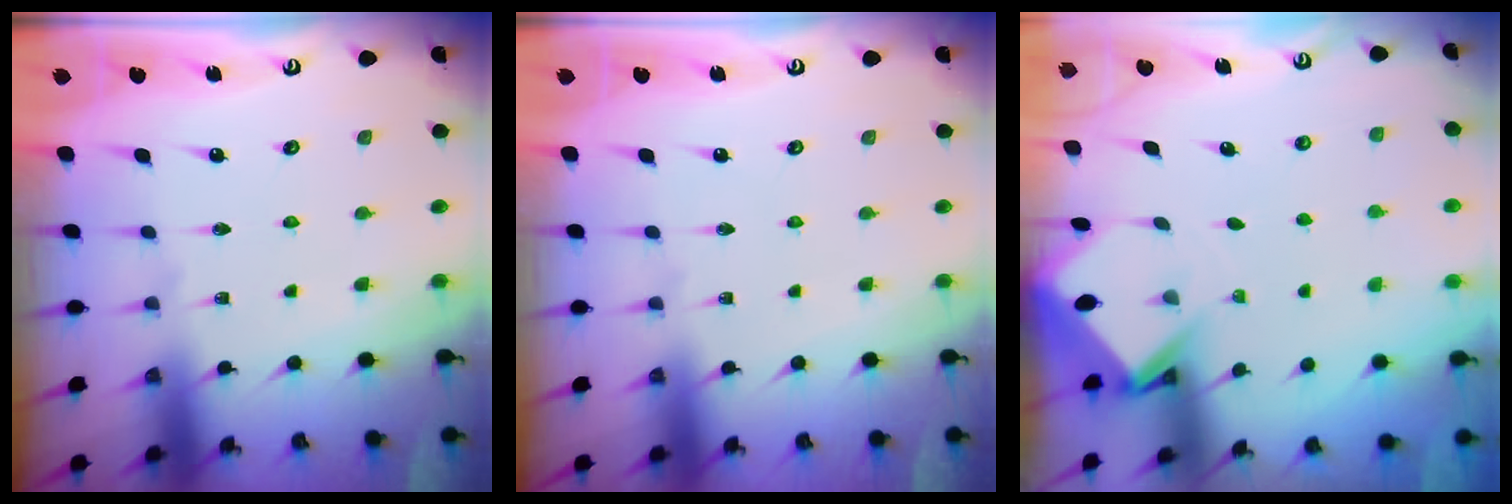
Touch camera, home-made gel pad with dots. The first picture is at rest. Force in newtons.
{"total": 0.0}
{"total": 3.0, "press": 2.9, "slide": 0.3}